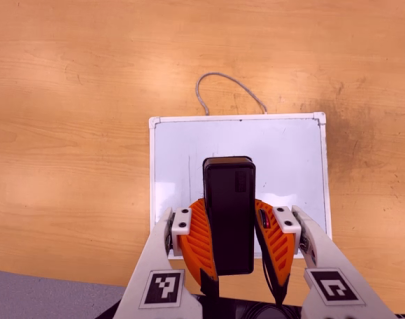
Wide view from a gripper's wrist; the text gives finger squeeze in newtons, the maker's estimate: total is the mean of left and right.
{"total": 7.0, "left": 6.1, "right": 7.8}